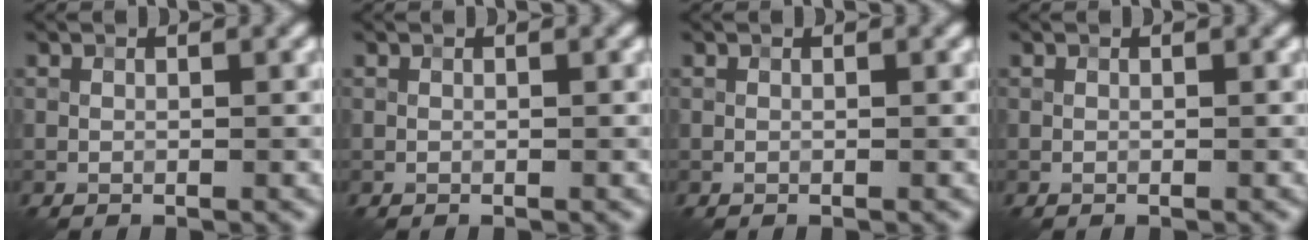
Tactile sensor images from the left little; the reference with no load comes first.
{"total": 0.0}
{"total": 0.0}
{"total": 0.0}